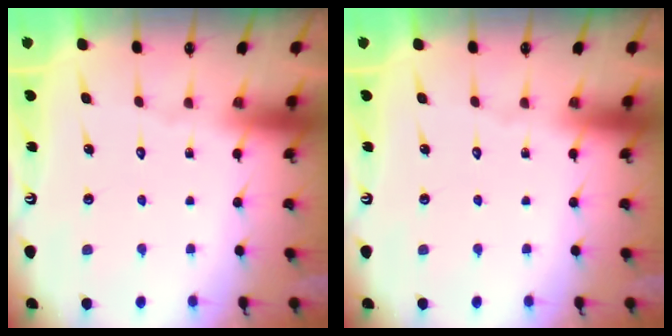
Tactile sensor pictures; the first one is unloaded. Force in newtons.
{"total": 0.0}